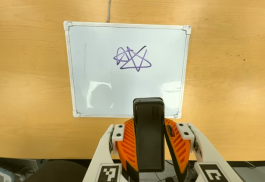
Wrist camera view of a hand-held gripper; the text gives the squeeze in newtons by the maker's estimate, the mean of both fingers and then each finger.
{"total": 5.4, "left": 4.7, "right": 6.2}